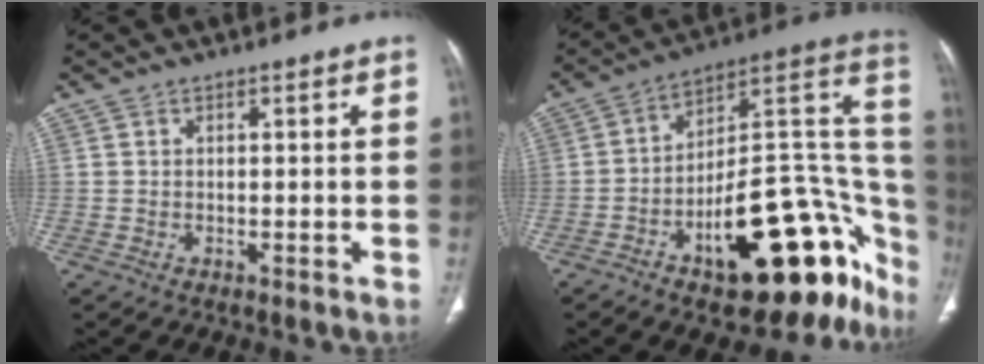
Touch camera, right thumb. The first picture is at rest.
{"total": 31.0, "force": [-13.6, 13.3, 24.4], "torque": [-0.215, 0.104, -0.191]}